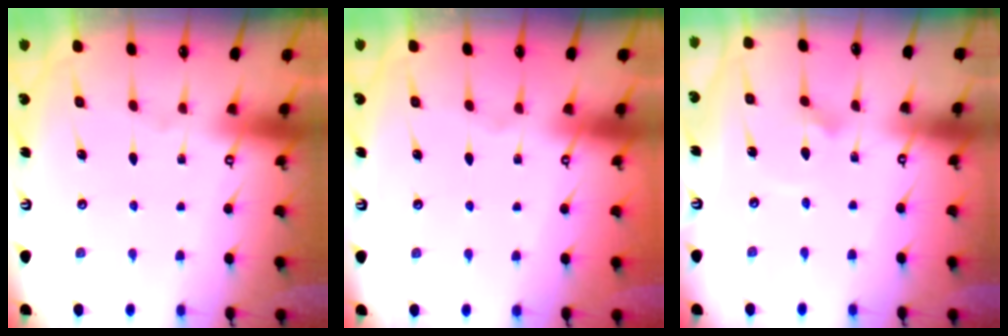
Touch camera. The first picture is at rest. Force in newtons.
{"total": 0.0}
{"total": 3.0, "press": 3.0, "slide": 0.2}